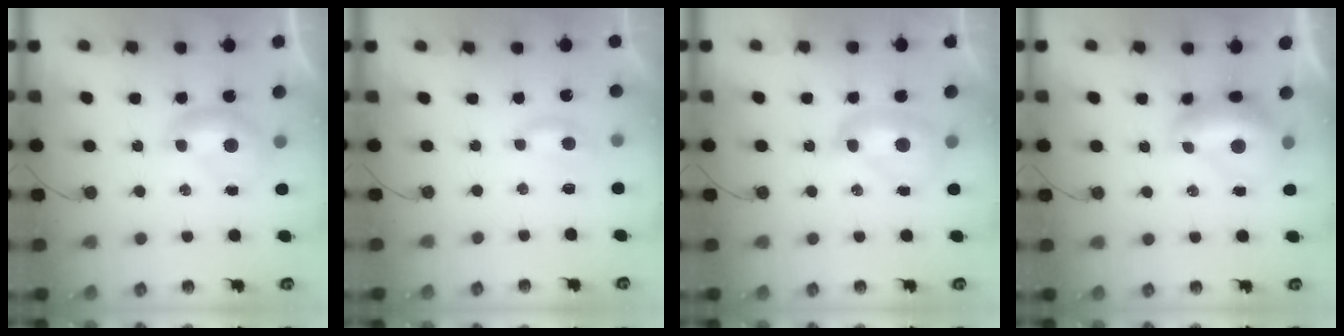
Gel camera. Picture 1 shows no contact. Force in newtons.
{"total": 3.3, "press": 3.3, "slide": 0.4}
{"total": 2.5, "press": 2.5, "slide": 0.2}
{"total": 2.8, "press": 2.7, "slide": 0.7}